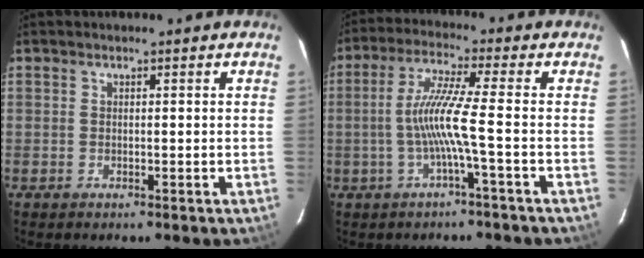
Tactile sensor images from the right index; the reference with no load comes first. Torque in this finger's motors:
{"motor_torque": [1.15, -0.40, 0.77, 0.19]}